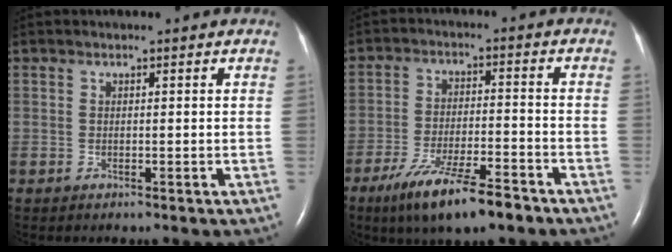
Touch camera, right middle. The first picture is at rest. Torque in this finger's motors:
{"motor_torque": [1.08, -1.06, 0.22, 0.09]}